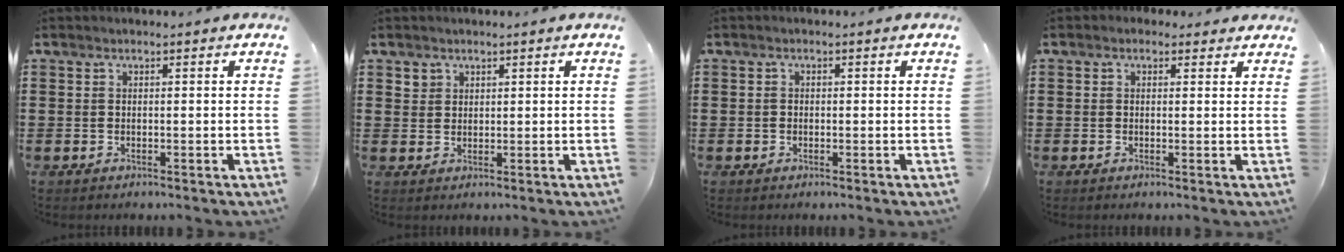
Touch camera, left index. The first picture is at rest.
{"total": 1.5, "force": [1.1, 1.0, 0.1], "torque": [-0.005, 0.002, 0.023]}
{"total": 0.6, "force": [-0.2, 0.5, 0.3], "torque": [-0.007, 0.001, -0.005]}
{"total": 1.1, "force": [0.6, 0.8, 0.4], "torque": [-0.011, 0.005, 0.011]}